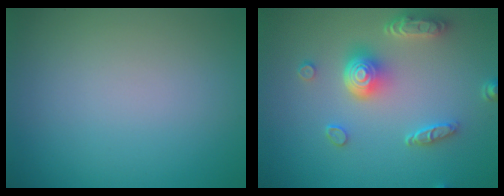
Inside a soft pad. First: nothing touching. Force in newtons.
{"total": 5.2, "press": 4.0, "slide": 3.2}